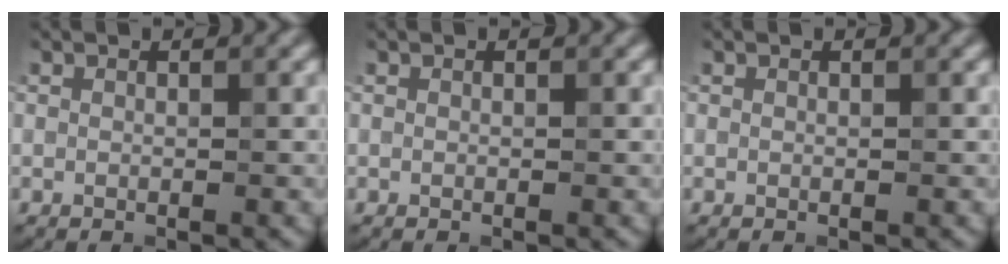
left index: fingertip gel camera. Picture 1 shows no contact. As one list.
[{"total": 0.0}, {"total": 0.0}]